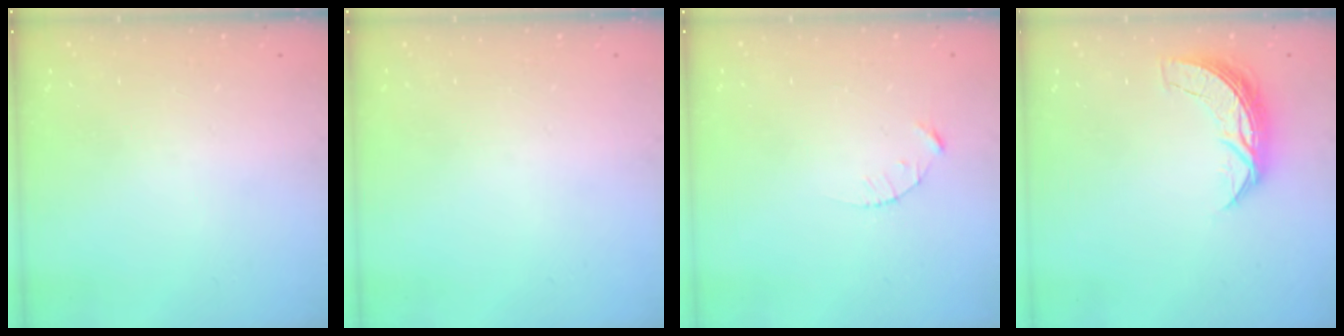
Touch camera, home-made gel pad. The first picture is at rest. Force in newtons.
{"total": 0.0}
{"total": 2.1, "press": 2.1, "slide": 0.3}
{"total": 7.1, "press": 7.1, "slide": 0.4}